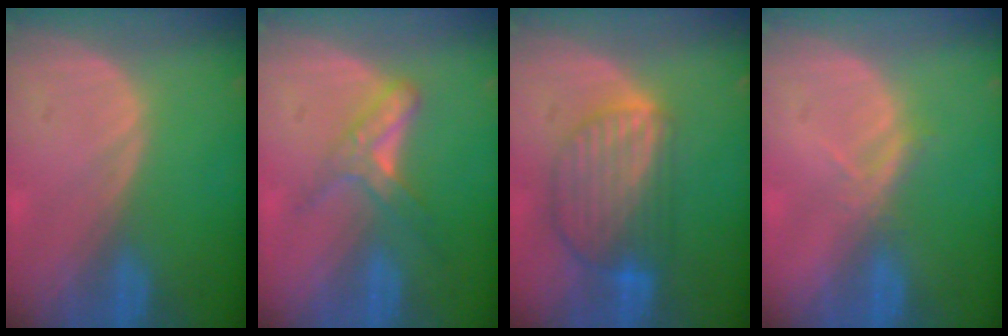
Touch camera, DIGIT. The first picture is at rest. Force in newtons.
{"total": 5.9, "press": 5.1, "slide": 3.0}
{"total": 9.0, "press": 7.8, "slide": 4.4}
{"total": 2.1, "press": 1.9, "slide": 0.9}